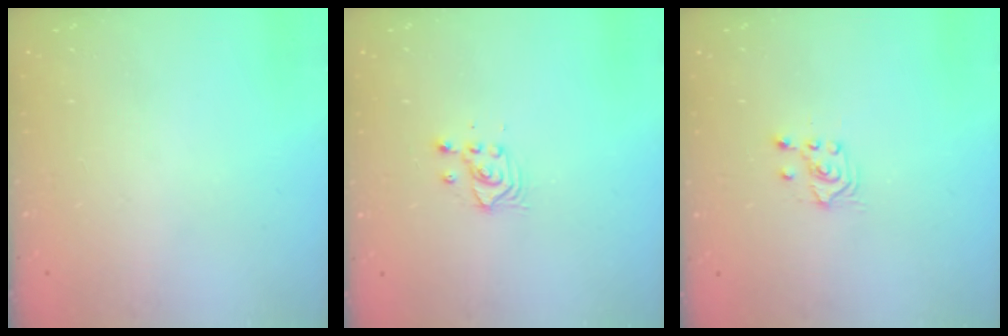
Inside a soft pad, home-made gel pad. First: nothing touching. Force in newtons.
{"total": 3.6, "press": 3.6, "slide": 0.3}
{"total": 2.5, "press": 2.4, "slide": 0.7}